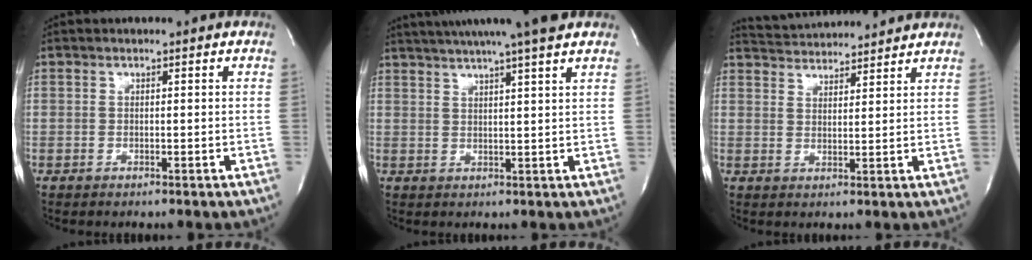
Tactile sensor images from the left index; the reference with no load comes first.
{"total": 13.2, "force": [11.0, -0.8, 7.2], "torque": [-0.126, 0.013, 0.144]}
{"total": 9.2, "force": [8.9, 0.6, 1.9], "torque": [-0.044, 0.020, 0.134]}